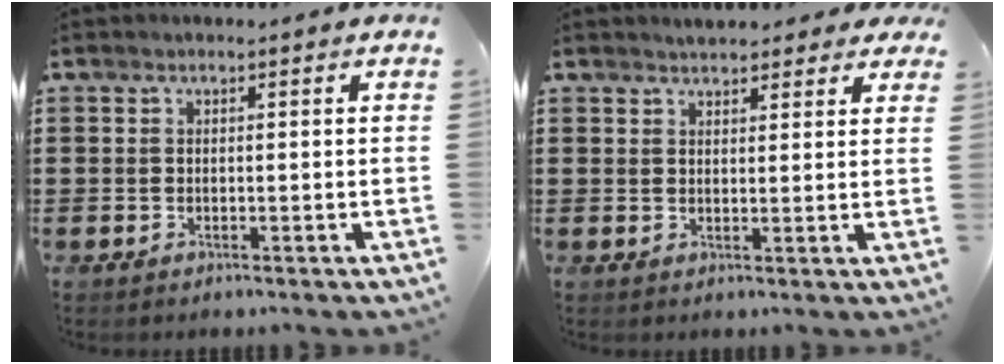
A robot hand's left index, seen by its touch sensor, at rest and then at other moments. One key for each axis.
{"total": 2.7, "fx": 2.6, "fy": 0.6, "fz": 0.5, "tx": -0.015, "ty": 0.000, "tz": 0.048}